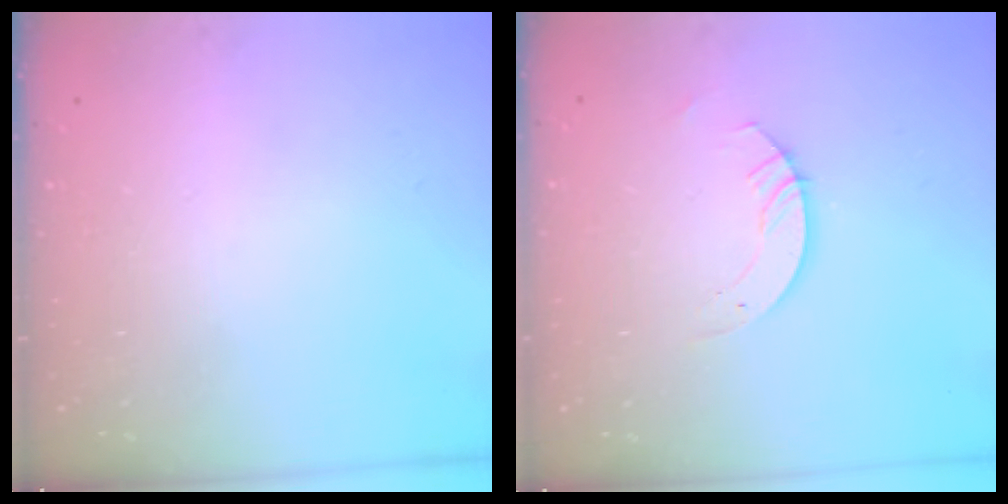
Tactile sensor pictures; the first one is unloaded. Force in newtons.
{"total": 3.7, "press": 3.7, "slide": 0.3}